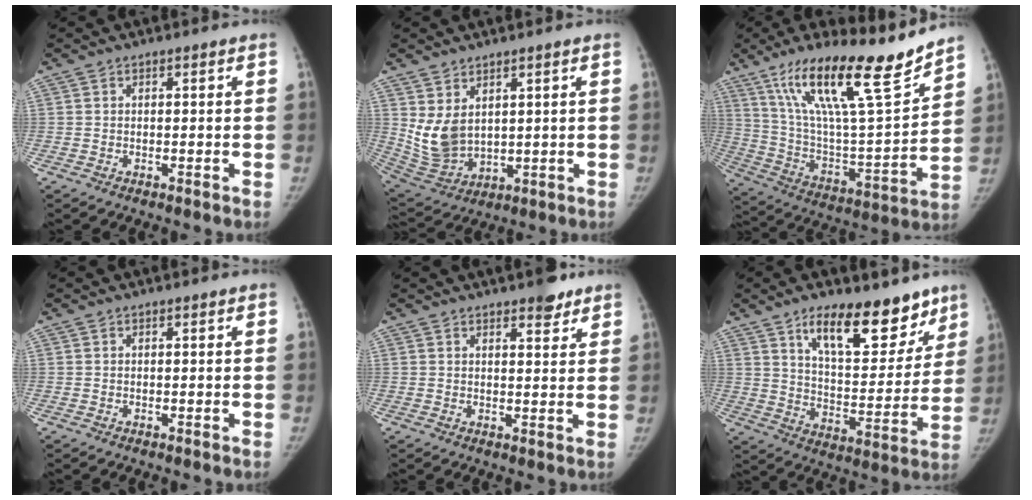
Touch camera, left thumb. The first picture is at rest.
{"total": 9.1, "force": [3.2, 5.6, 6.3], "torque": [-0.111, -0.025, 0.087]}
{"total": 25.4, "force": [17.5, 4.6, 17.8], "torque": [-0.279, -0.070, 0.309]}
{"total": 0.0}
{"total": 4.6, "force": [3.3, 1.6, 2.7], "torque": [-0.021, -0.019, 0.044]}
{"total": 18.6, "force": [12.3, 7.8, 11.4], "torque": [-0.111, -0.077, 0.197]}